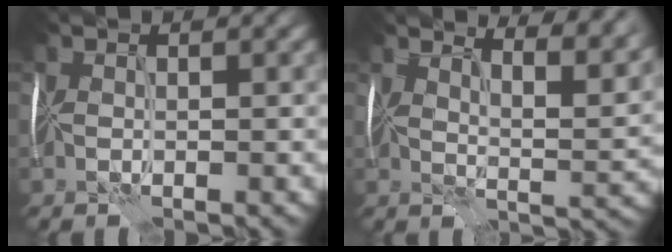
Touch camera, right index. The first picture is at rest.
{"total": 9.6, "force": [7.7, 2.5, 5.2], "torque": [-0.051, 0.022, 0.077]}